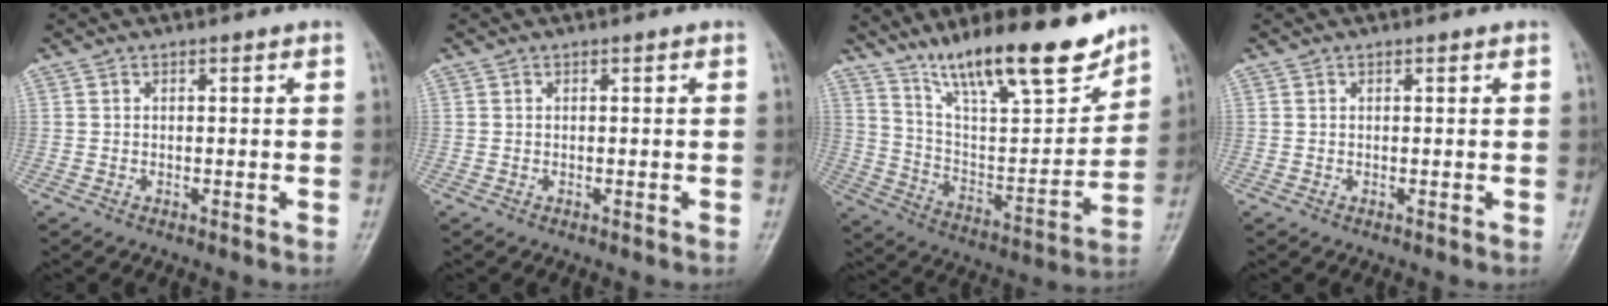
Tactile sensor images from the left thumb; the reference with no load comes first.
{"total": 0.0}
{"total": 21.6, "force": [16.0, 5.1, 13.6], "torque": [-0.187, -0.080, 0.277]}
{"total": 0.0}